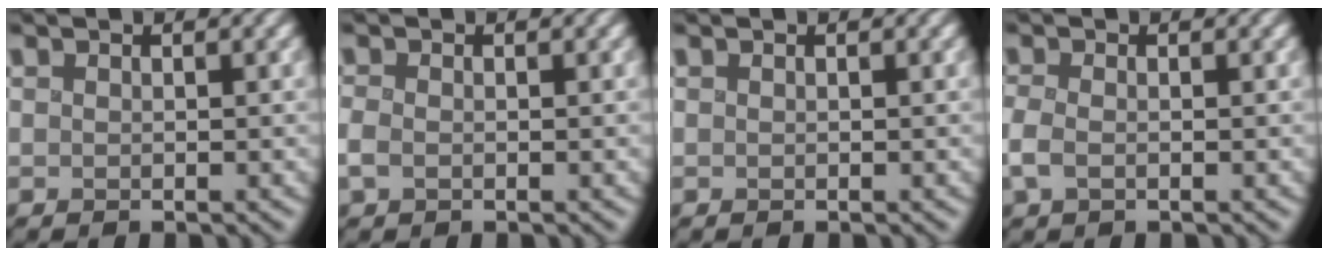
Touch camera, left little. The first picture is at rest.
{"total": 1.3, "force": [-0.5, 0.9, 0.8], "torque": [-0.018, 0.001, -0.009]}
{"total": 0.0}
{"total": 1.7, "force": [-0.7, 1.0, 1.2], "torque": [-0.028, 0.000, -0.014]}